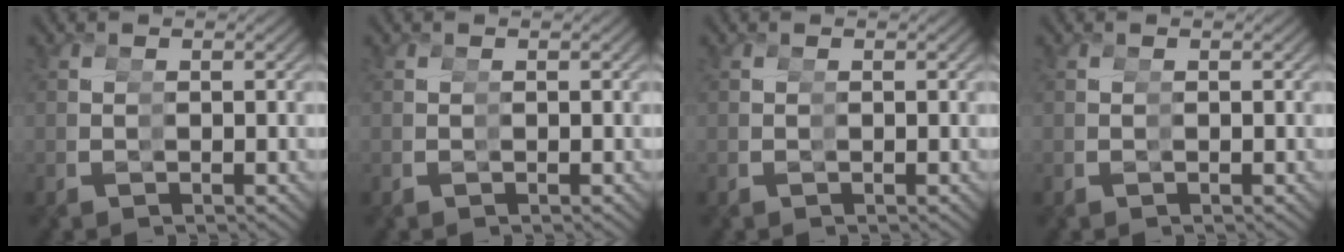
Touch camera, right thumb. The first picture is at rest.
{"total": 0.0}
{"total": 0.0}
{"total": 0.0}